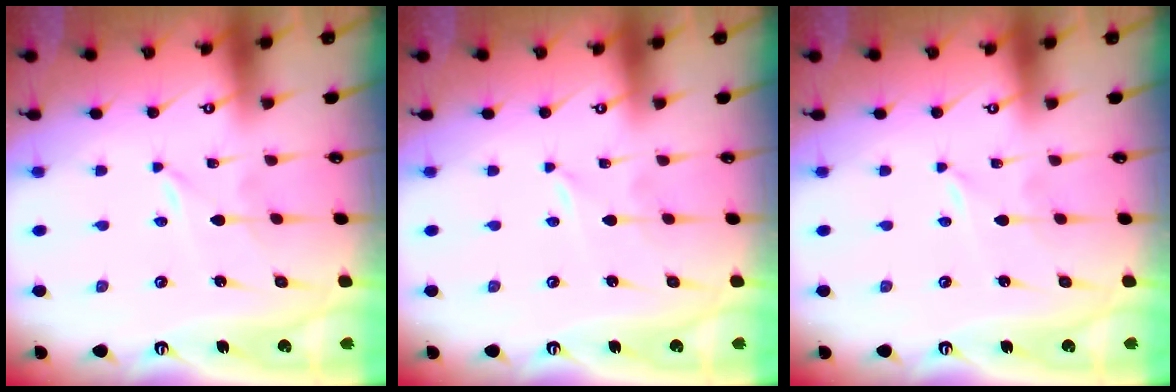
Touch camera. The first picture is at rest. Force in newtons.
{"total": 0.0}
{"total": 0.0}